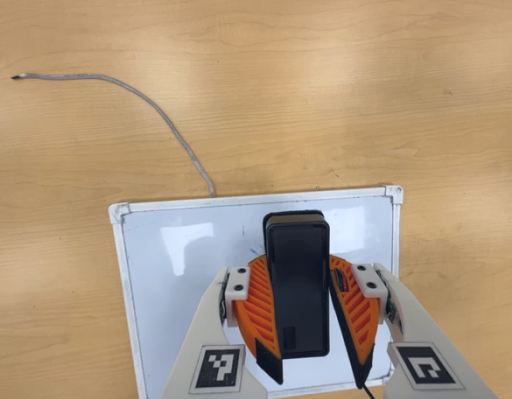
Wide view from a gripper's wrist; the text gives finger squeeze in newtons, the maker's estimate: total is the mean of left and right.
{"total": 9.5, "left": 9.4, "right": 9.6}